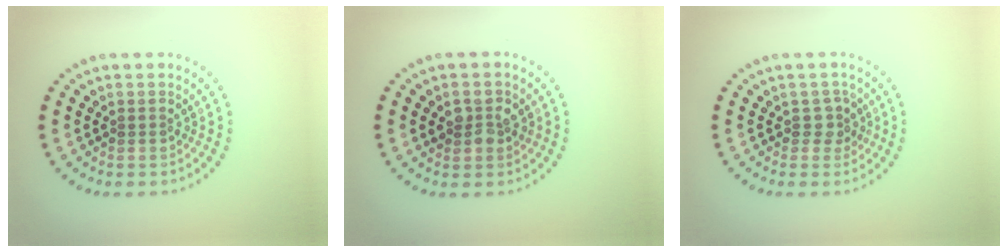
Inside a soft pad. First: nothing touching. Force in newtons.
{"total": 2.5, "press": 2.4, "slide": 0.4}
{"total": 1.6, "press": 1.4, "slide": 0.8}